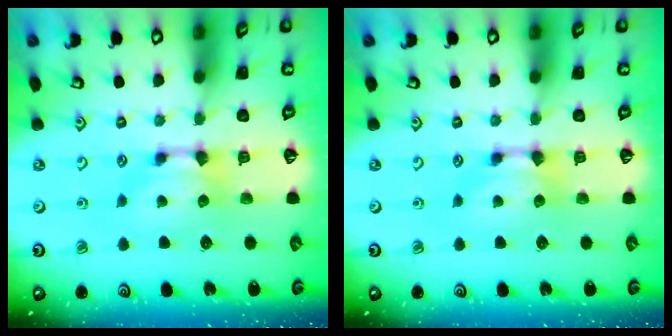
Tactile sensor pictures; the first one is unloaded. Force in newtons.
{"total": 0.0}